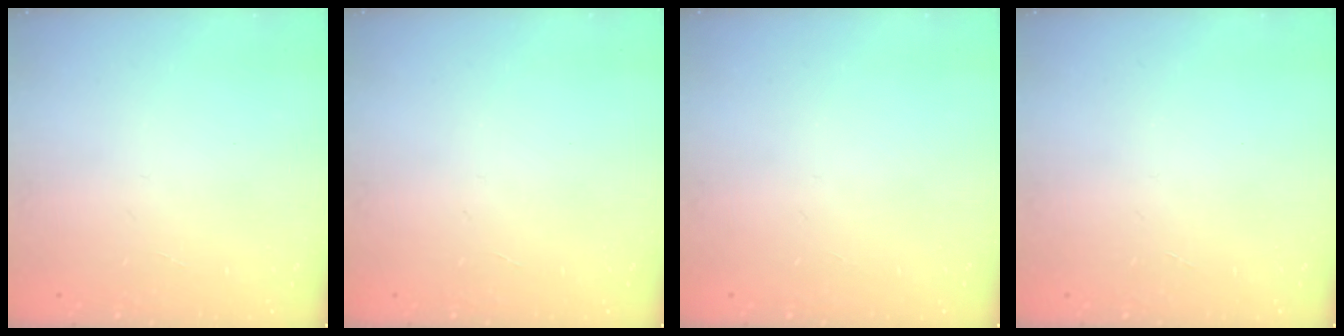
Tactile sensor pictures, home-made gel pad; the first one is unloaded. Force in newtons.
{"total": 0.0}
{"total": 0.0}
{"total": 0.0}